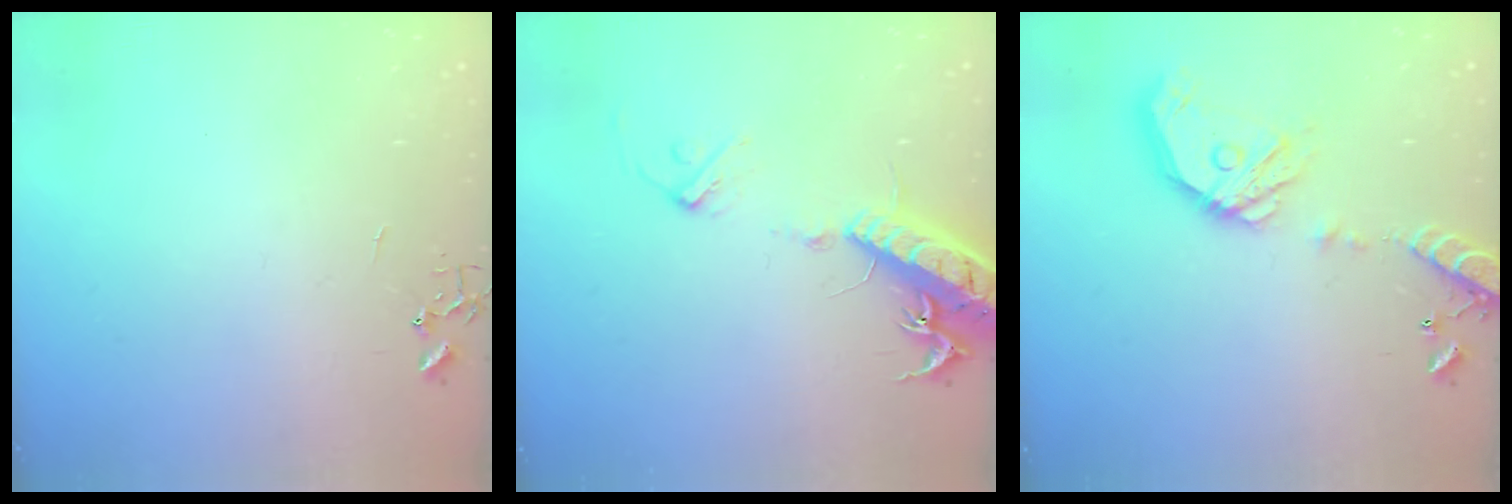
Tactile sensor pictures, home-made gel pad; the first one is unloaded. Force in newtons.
{"total": 17.9, "press": 17.6, "slide": 3.5}
{"total": 18.1, "press": 17.8, "slide": 3.3}